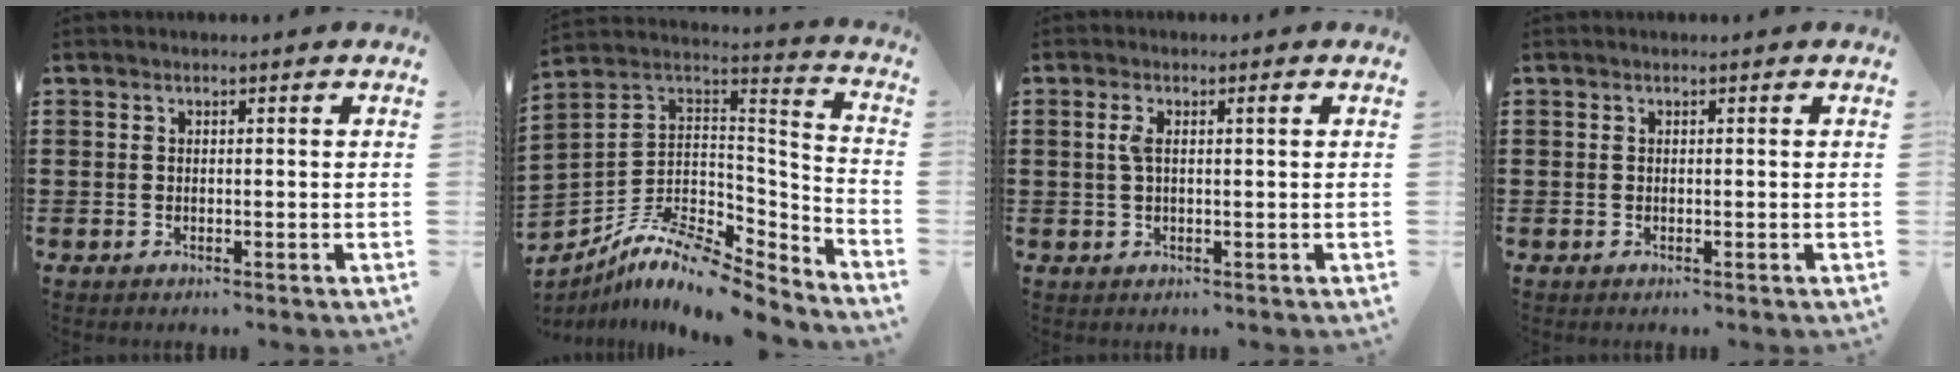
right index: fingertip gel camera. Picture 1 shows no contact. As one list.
[{"total": 9.9, "force": [-7.8, 3.7, 4.8], "torque": [-0.102, 0.010, -0.154]}, {"total": 2.5, "force": [0.6, 0.5, 2.3], "torque": [-0.046, 0.002, 0.007]}, {"total": 0.0}]